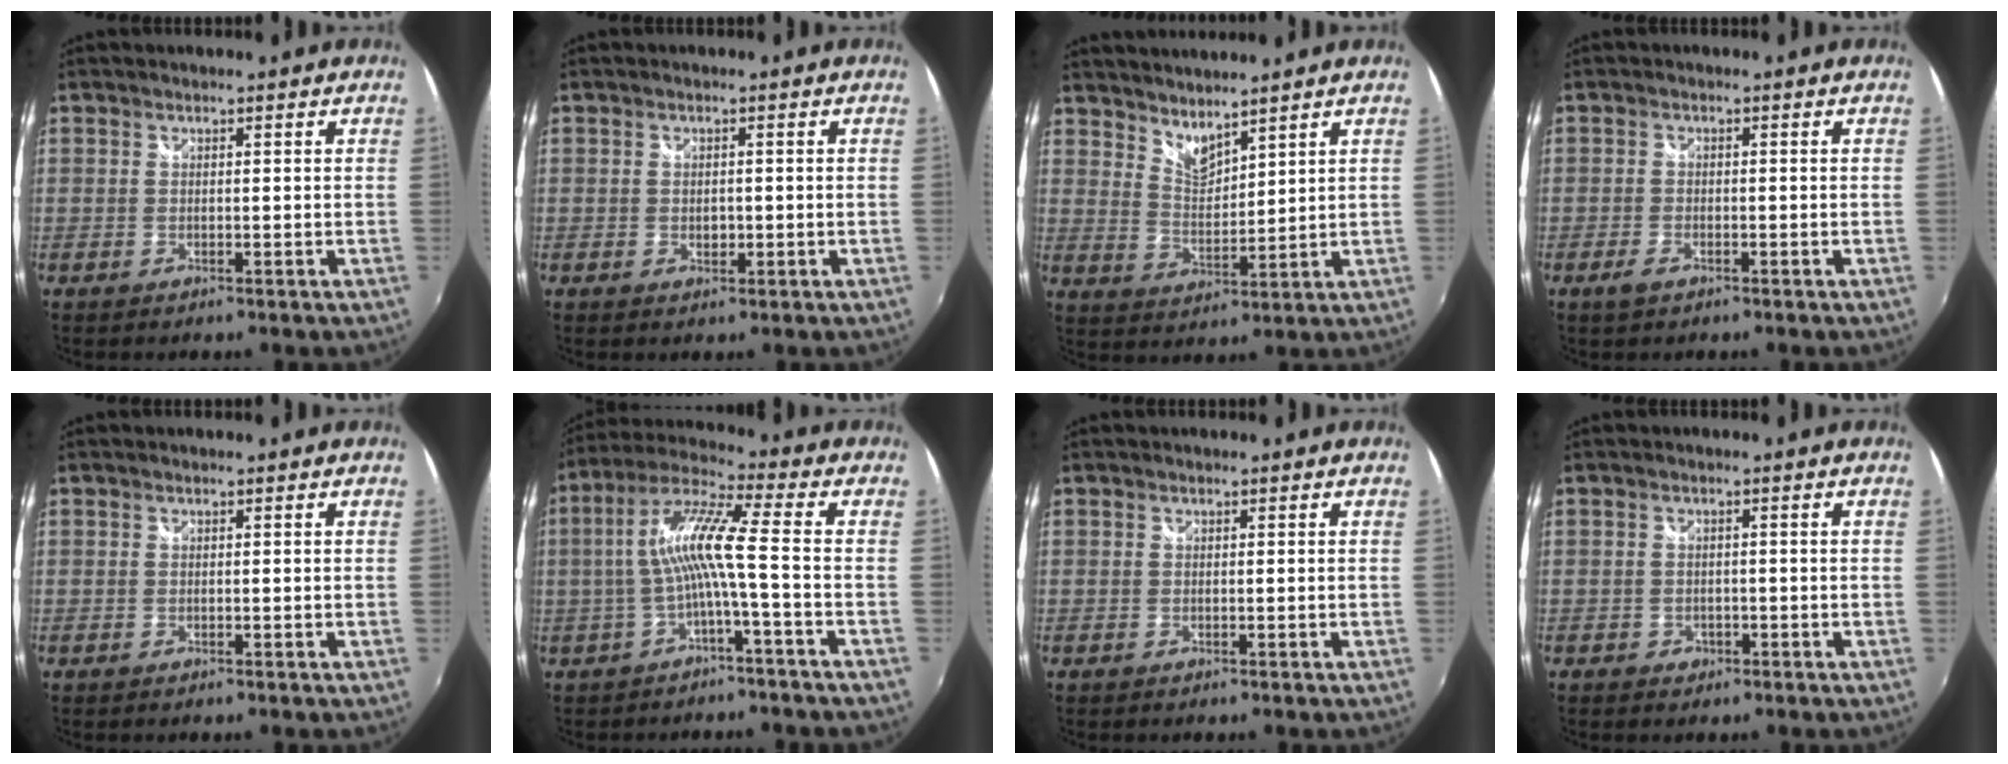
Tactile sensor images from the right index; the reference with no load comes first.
{"total": 1.8, "force": [-0.3, 1.3, 1.2], "torque": [-0.017, -0.001, -0.005]}
{"total": 5.8, "force": [5.3, 1.4, 2.1], "torque": [-0.029, -0.004, 0.098]}
{"total": 2.3, "force": [-1.5, 1.0, 1.4], "torque": [-0.032, -0.002, -0.028]}
{"total": 0.0}
{"total": 9.7, "force": [-1.9, -0.4, 9.5], "torque": [-0.195, 0.014, -0.030]}
{"total": 0.0}
{"total": 2.1, "force": [-1.0, 1.7, 0.5], "torque": [-0.010, 0.001, -0.012]}